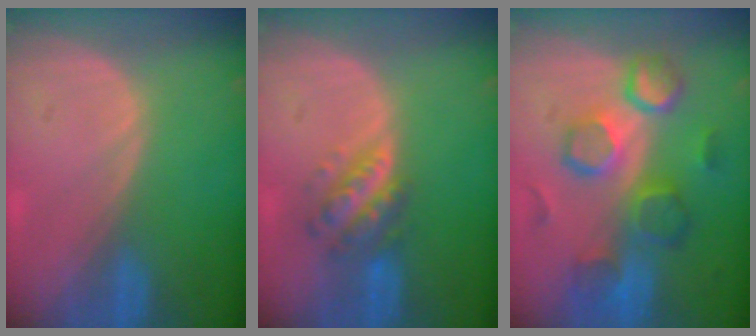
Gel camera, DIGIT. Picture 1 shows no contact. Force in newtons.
{"total": 5.8, "press": 5.3, "slide": 2.3}
{"total": 10.0, "press": 9.3, "slide": 3.6}